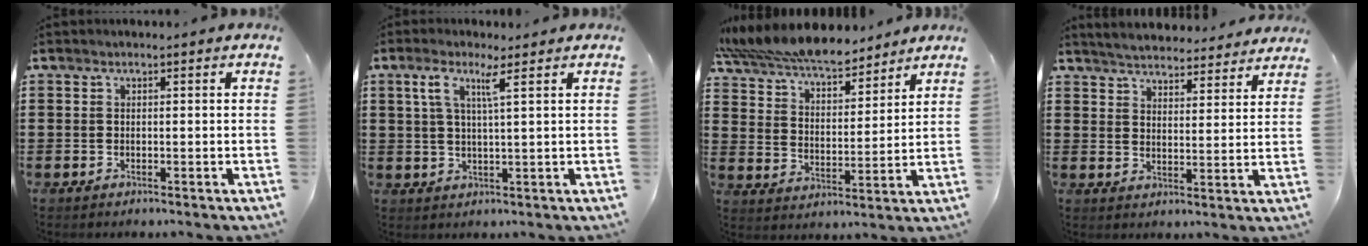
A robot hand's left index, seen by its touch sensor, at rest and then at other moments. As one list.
[{"total": 4.1, "force": [2.3, 0.3, 3.4], "torque": [-0.077, -0.002, 0.038]}, {"total": 8.1, "force": [7.7, 0.7, 2.6], "torque": [-0.083, -0.041, 0.136]}, {"total": 4.7, "force": [4.7, -0.2, 0.3], "torque": [-0.027, -0.029, 0.082]}]